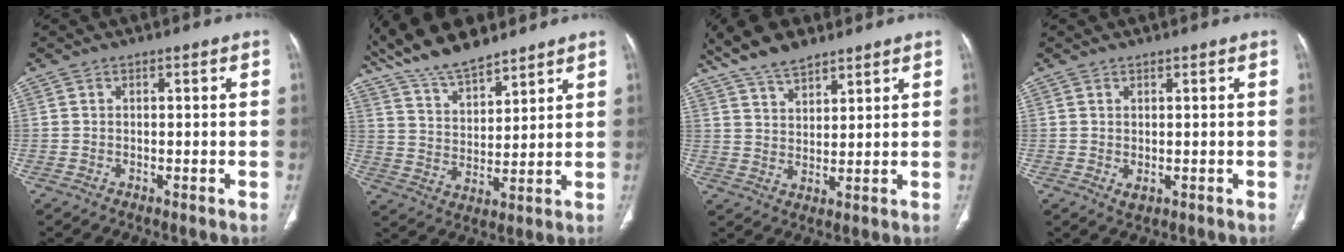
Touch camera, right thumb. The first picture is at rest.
{"total": 14.7, "force": [12.5, 4.1, 6.4], "torque": [-0.098, -0.051, 0.235]}
{"total": 9.8, "force": [7.6, 3.8, 4.9], "torque": [-0.076, -0.025, 0.145]}
{"total": 1.3, "force": [0.1, 0.8, 1.1], "torque": [-0.021, -0.003, 0.009]}